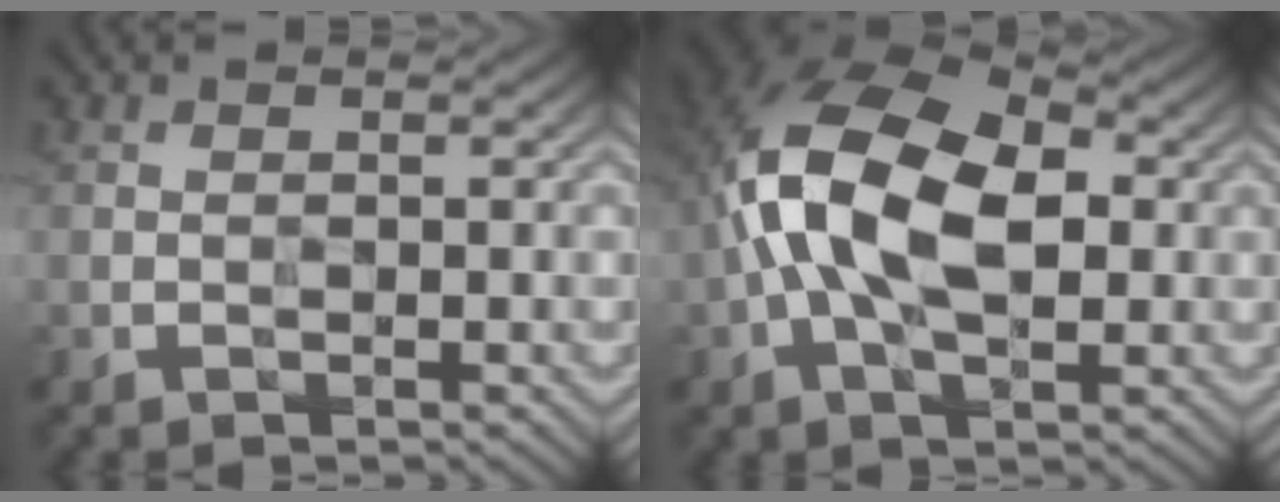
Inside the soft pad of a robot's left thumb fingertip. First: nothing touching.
{"total": 13.3, "force": [0.2, 7.5, 11.0], "torque": [-0.236, 0.025, -0.010]}